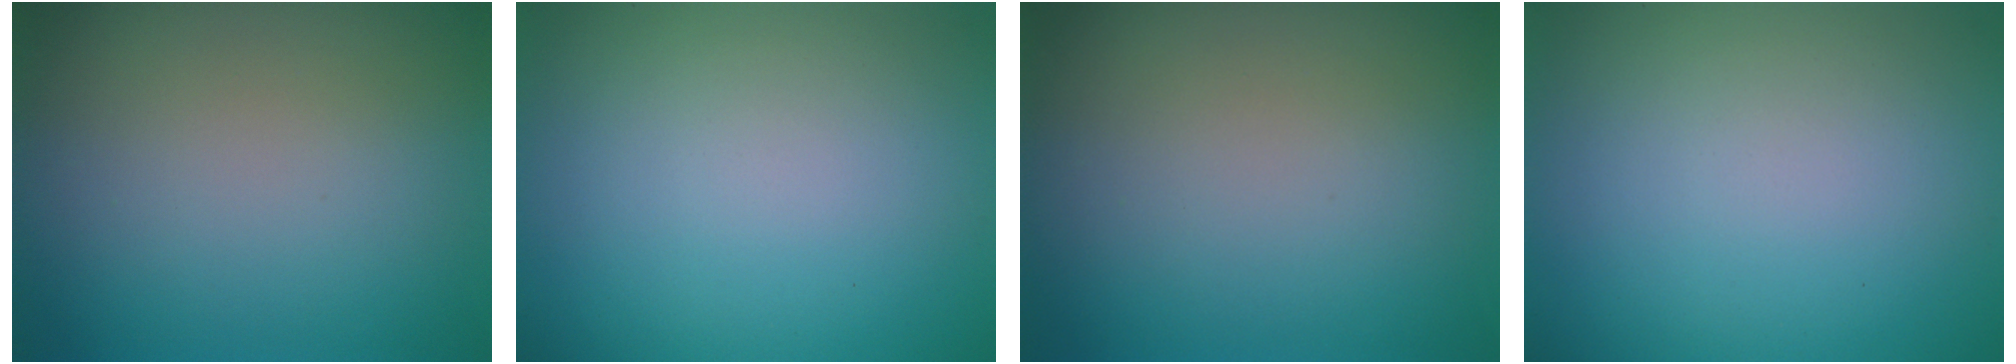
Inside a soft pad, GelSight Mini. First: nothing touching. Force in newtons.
{"total": 0.0}
{"total": 0.0}
{"total": 0.0}